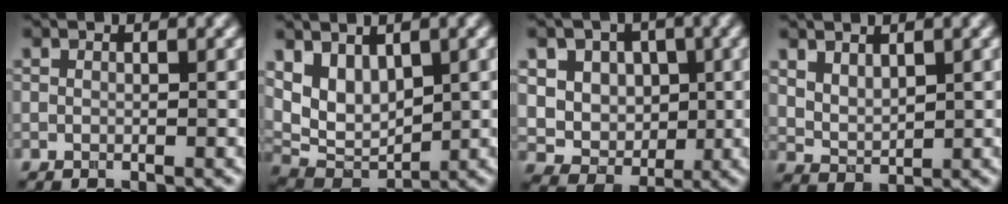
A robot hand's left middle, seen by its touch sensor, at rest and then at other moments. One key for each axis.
{"total": 4.9, "fx": 2.2, "fy": 3.0, "fz": 3.2, "tx": -0.063, "ty": -0.015, "tz": 0.048}
{"total": 8.1, "fx": 1.9, "fy": 7.0, "fz": 3.7, "tx": -0.047, "ty": 0.014, "tz": 0.023}
{"total": 2.5, "fx": 1.5, "fy": 1.4, "fz": 1.4, "tx": -0.028, "ty": -0.006, "tz": 0.037}